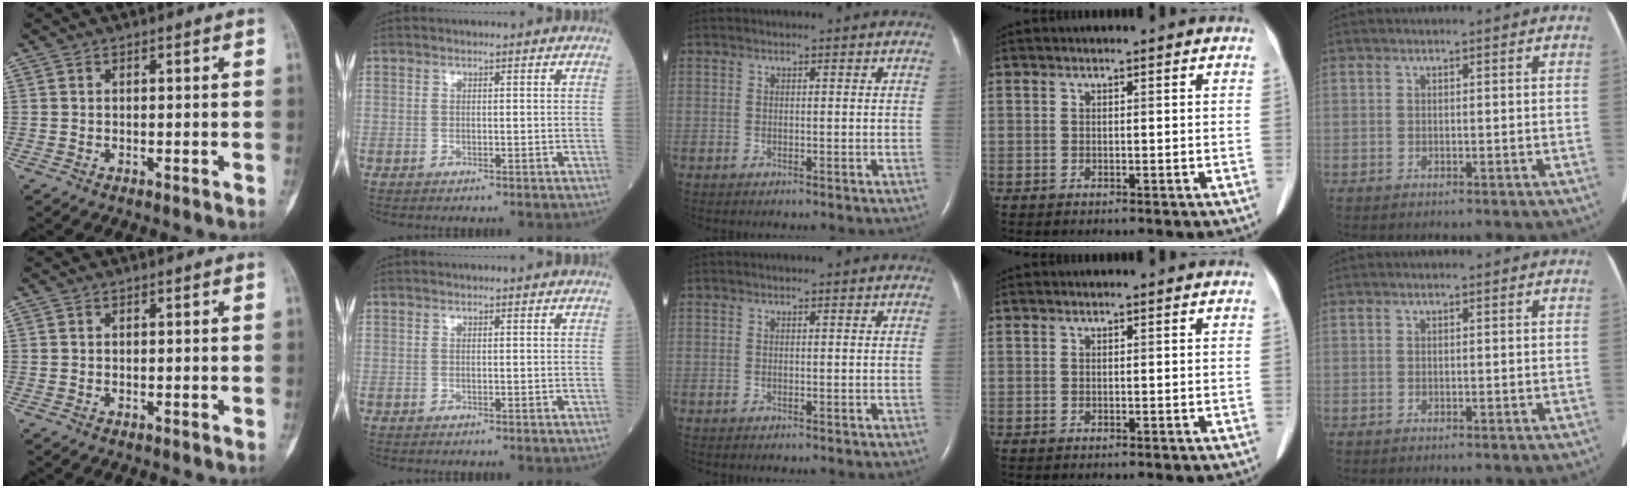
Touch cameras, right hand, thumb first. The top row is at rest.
{}